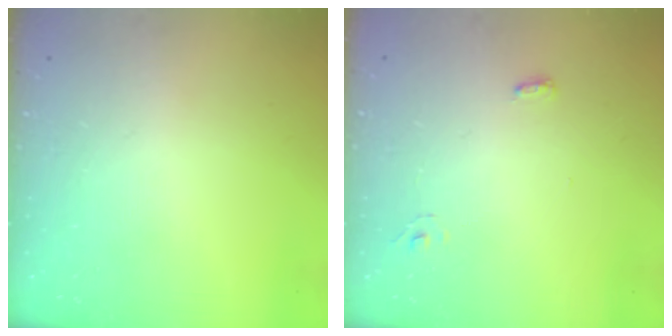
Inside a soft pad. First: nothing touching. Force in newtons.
{"total": 4.1, "press": 3.5, "slide": 2.2}